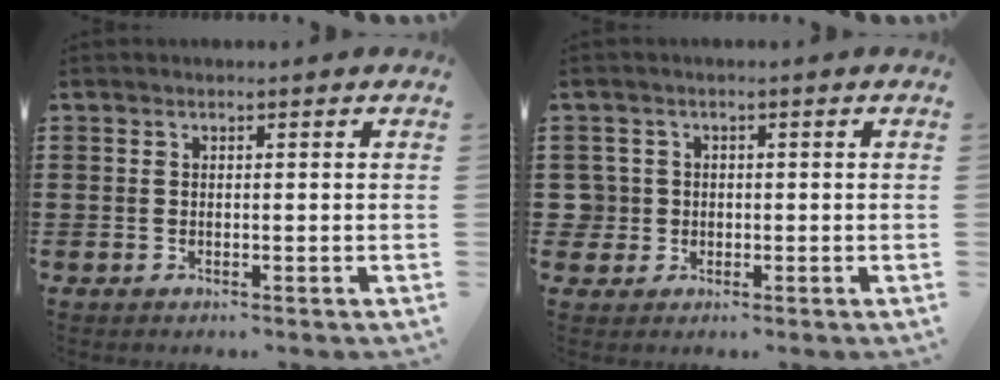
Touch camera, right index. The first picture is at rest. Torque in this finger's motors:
{"motor_torque": [1.14, 0.99, -0.01, -0.03]}